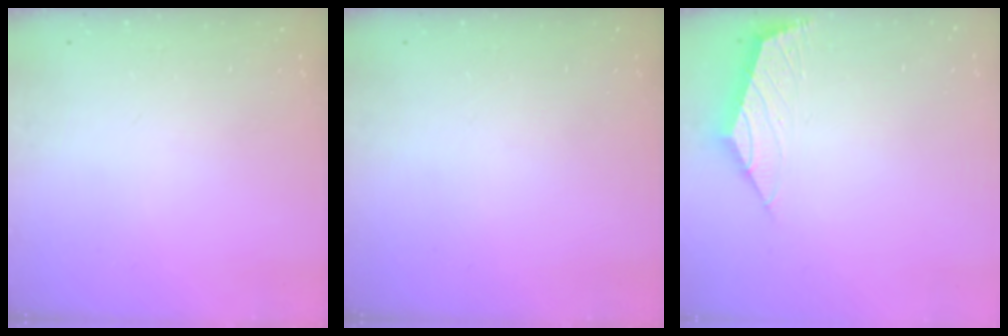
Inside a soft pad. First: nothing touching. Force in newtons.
{"total": 0.0}
{"total": 2.4, "press": 2.3, "slide": 0.6}